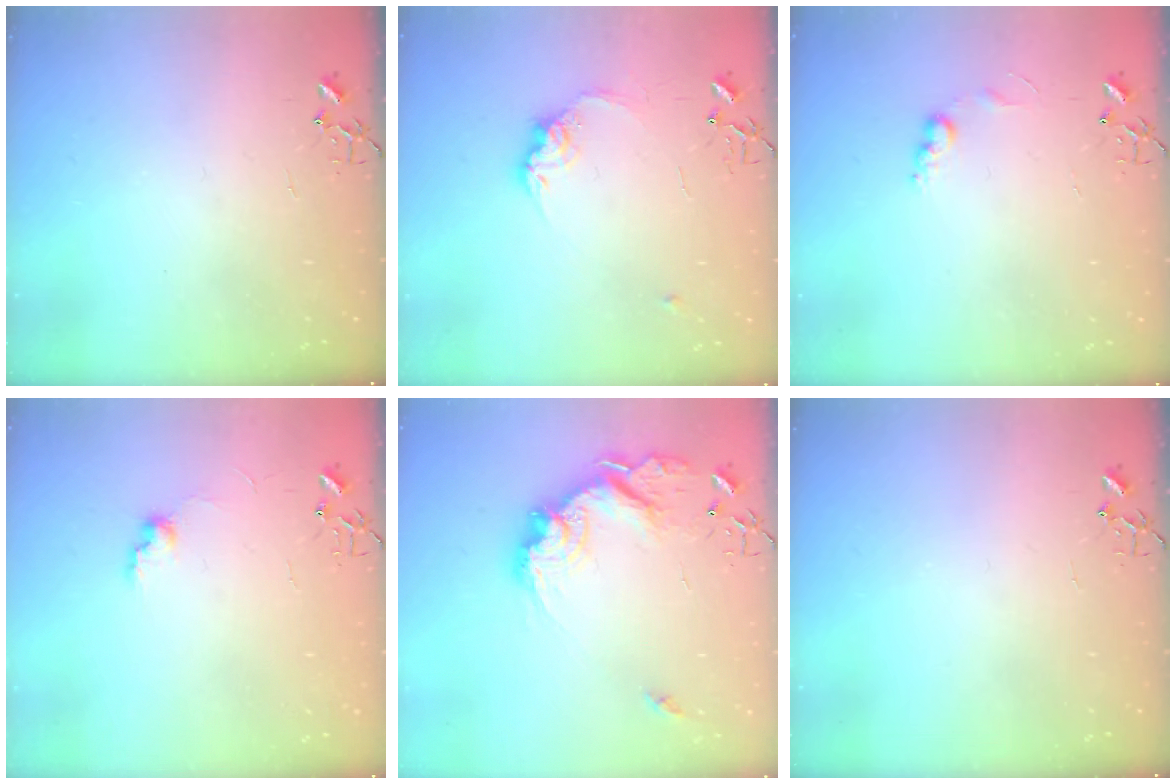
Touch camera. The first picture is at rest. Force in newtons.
{"total": 10.7, "press": 10.7, "slide": 0.6}
{"total": 6.6, "press": 6.6, "slide": 0.3}
{"total": 7.5, "press": 7.4, "slide": 0.8}
{"total": 19.5, "press": 19.4, "slide": 1.8}
{"total": 0.0}